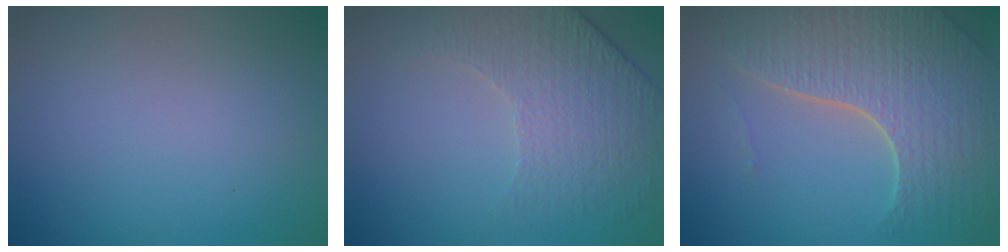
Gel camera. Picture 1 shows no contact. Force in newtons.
{"total": 4.9, "press": 3.6, "slide": 3.3}
{"total": 7.4, "press": 5.3, "slide": 5.2}